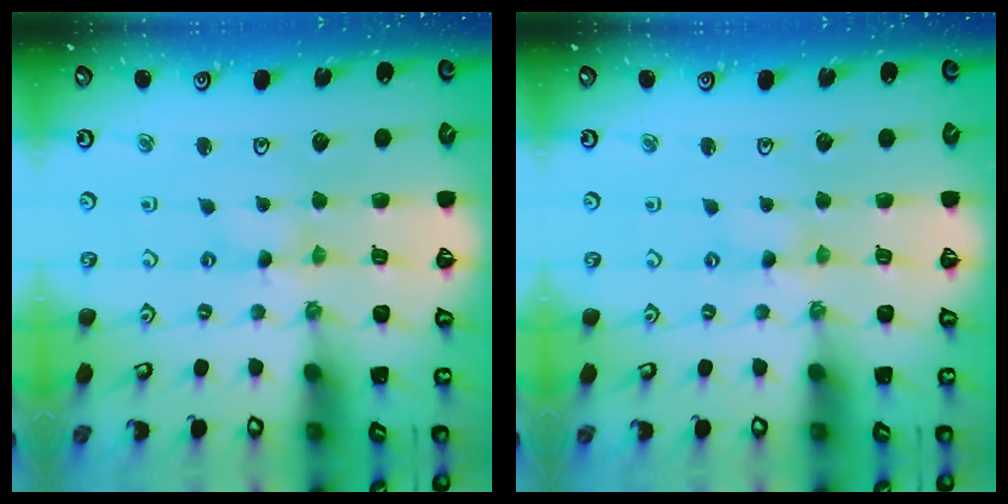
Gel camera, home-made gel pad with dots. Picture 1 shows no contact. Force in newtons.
{"total": 0.5, "press": 0.5, "slide": 0.1}